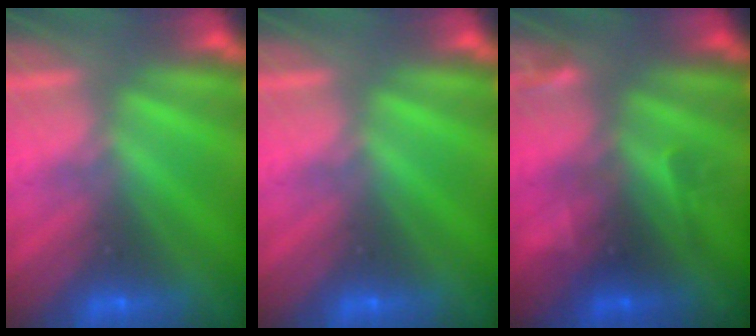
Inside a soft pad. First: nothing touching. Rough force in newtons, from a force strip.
{"total": 0.0}
{"total": 2.4}